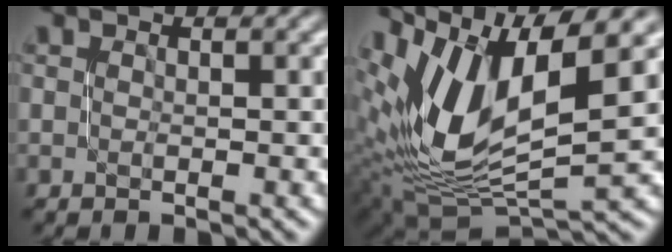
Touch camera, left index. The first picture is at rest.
{"total": 10.8, "force": [3.9, 4.9, 8.9], "torque": [-0.187, 0.009, 0.073]}